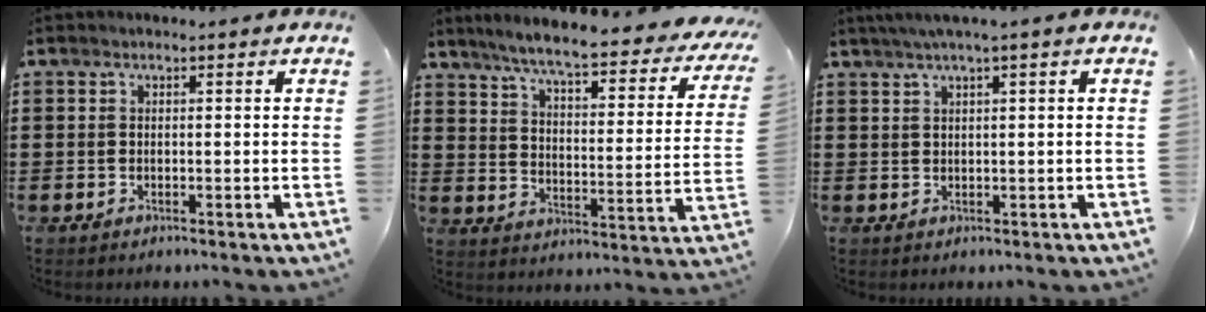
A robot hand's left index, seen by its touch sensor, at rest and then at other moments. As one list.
[{"total": 6.6, "force": [5.6, -0.2, 3.5], "torque": [-0.084, -0.045, 0.088]}, {"total": 1.5, "force": [0.4, -0.1, 1.5], "torque": [-0.026, -0.003, 0.008]}]